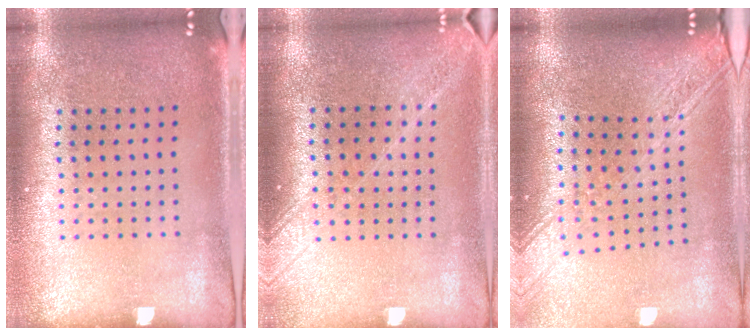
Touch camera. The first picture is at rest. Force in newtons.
{"total": 1.8, "press": 1.5, "slide": 1.0}
{"total": 2.5, "press": 2.0, "slide": 1.4}